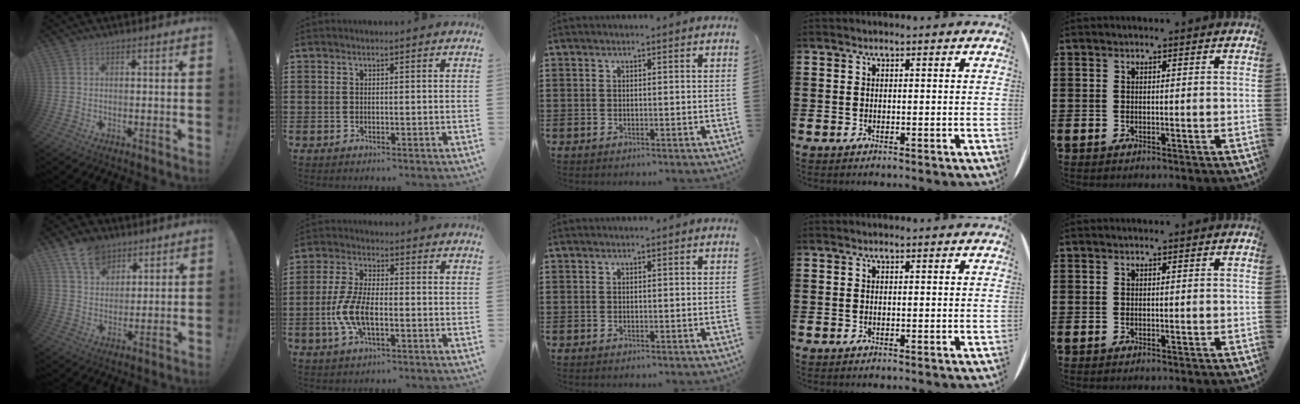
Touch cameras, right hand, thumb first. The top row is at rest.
{"thumb": {"total": 10.9, "force": [7.3, 7.2, 3.7], "torque": [-0.059, -0.044, 0.141]}, "index": {"total": 7.2, "force": [-2.1, 3.1, 6.1], "torque": [-0.145, -0.007, -0.044]}}